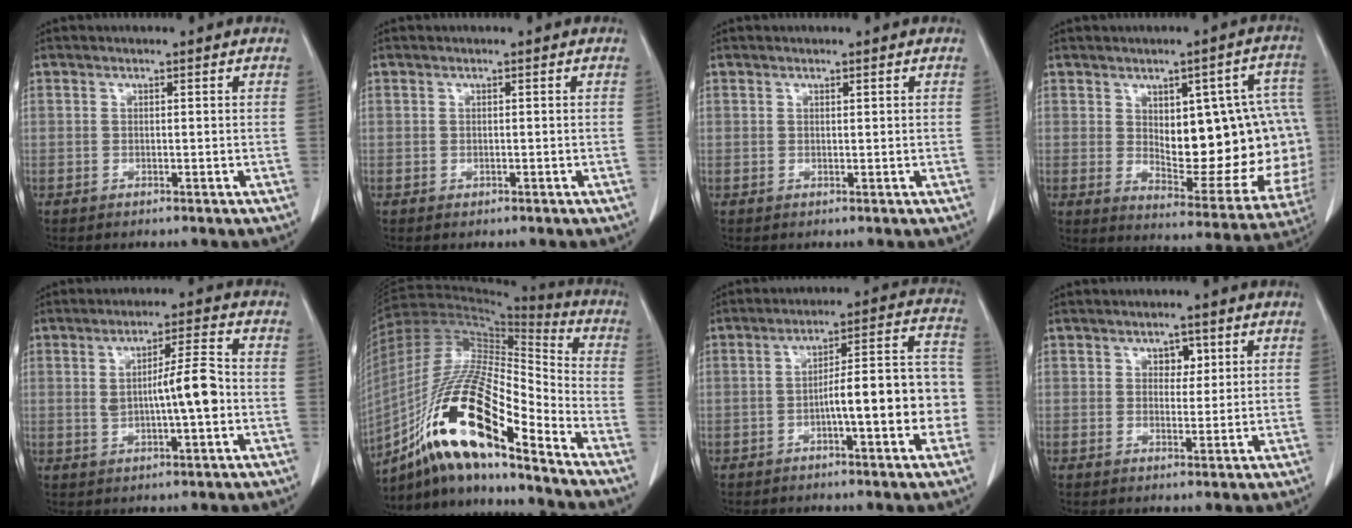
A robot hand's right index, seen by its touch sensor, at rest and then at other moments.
{"total": 0.0}
{"total": 0.0}
{"total": 20.3, "force": [1.3, 7.8, 18.7], "torque": [-0.193, 0.019, 0.038]}
{"total": 7.2, "force": [-0.4, 0.9, 7.1], "torque": [-0.115, 0.009, -0.005]}
{"total": 19.7, "force": [-12.3, 3.0, 15.1], "torque": [-0.306, -0.006, -0.223]}
{"total": 12.6, "force": [-3.2, 2.2, 12.0], "torque": [-0.155, 0.041, -0.045]}
{"total": 2.6, "force": [1.1, 1.8, 1.6], "torque": [-0.014, 0.002, 0.014]}